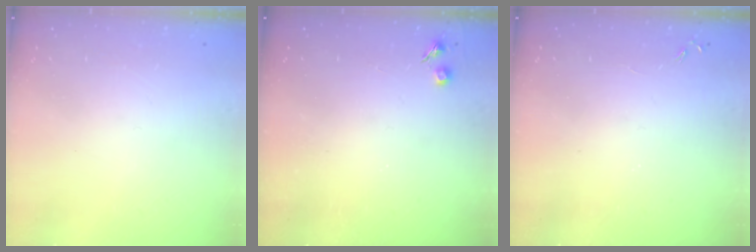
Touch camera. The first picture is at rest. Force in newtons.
{"total": 2.3, "press": 2.3, "slide": 0.4}
{"total": 0.0}